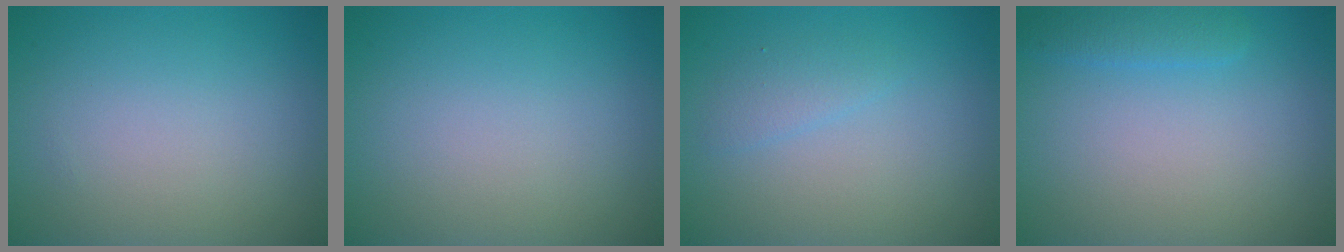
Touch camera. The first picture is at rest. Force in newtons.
{"total": 0.0}
{"total": 1.2, "press": 1.2, "slide": 0.1}
{"total": 1.5, "press": 1.5, "slide": 0.2}